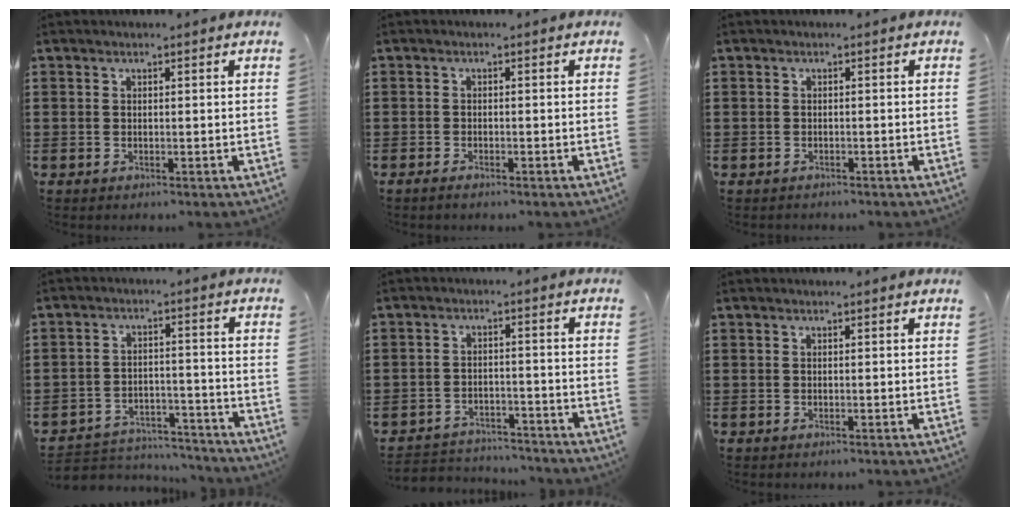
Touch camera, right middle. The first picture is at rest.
{"total": 0.8, "force": [-0.7, 0.1, 0.4], "torque": [-0.011, -0.006, -0.012]}
{"total": 0.9, "force": [-0.8, 0.4, -0.1], "torque": [0.002, 0.004, -0.018]}
{"total": 4.7, "force": [-4.5, 1.2, 0.0], "torque": [-0.011, 0.010, -0.098]}
{"total": 3.7, "force": [-3.6, 0.9, -0.3], "torque": [-0.004, 0.002, -0.078]}
{"total": 0.0}